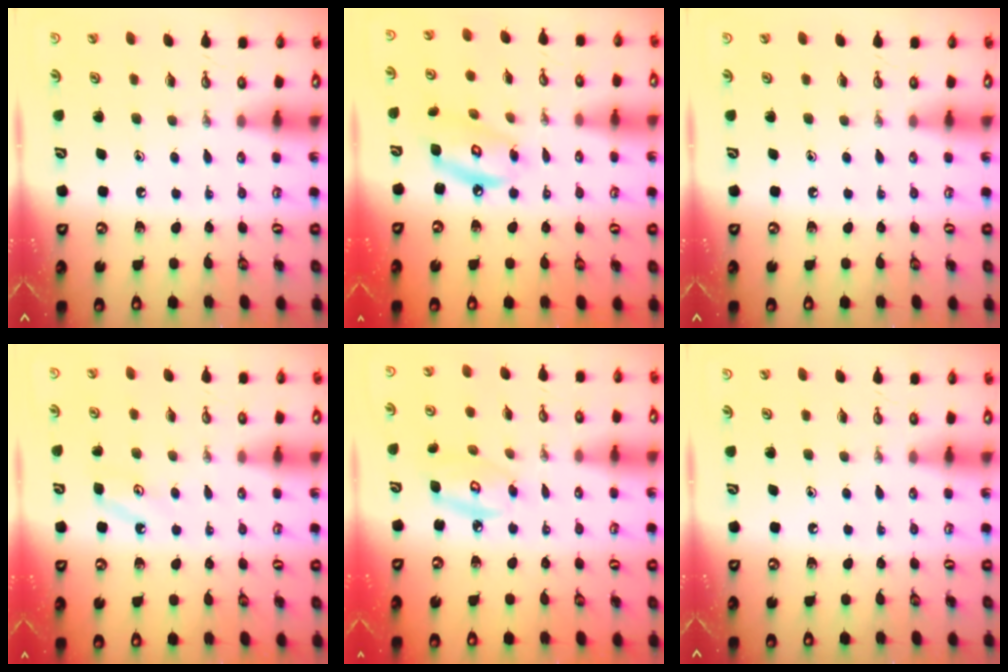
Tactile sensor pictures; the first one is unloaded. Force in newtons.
{"total": 9.4, "press": 9.3, "slide": 0.8}
{"total": 0.0}
{"total": 3.9, "press": 3.9, "slide": 0.6}
{"total": 7.7, "press": 7.7, "slide": 0.5}
{"total": 0.0}